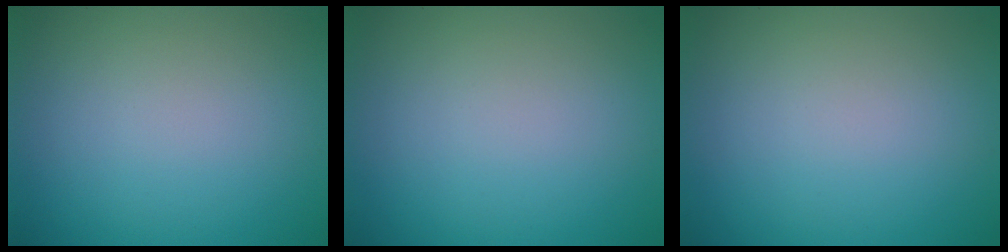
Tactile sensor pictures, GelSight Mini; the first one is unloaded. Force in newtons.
{"total": 0.0}
{"total": 0.0}